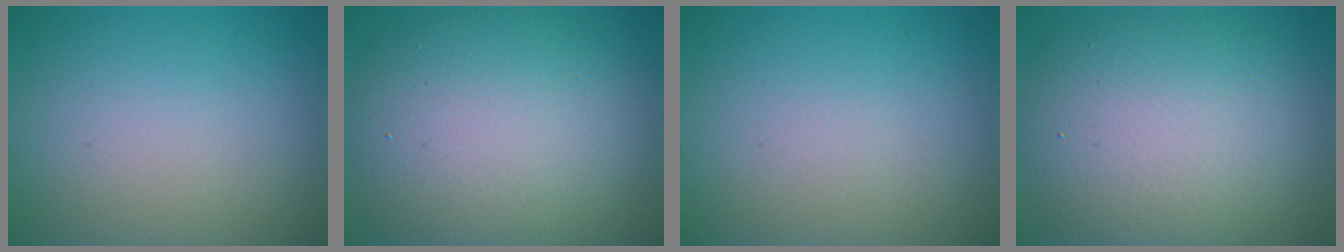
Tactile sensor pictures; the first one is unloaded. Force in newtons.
{"total": 11.9, "press": 11.8, "slide": 0.7}
{"total": 0.0}
{"total": 10.9, "press": 10.8, "slide": 1.1}